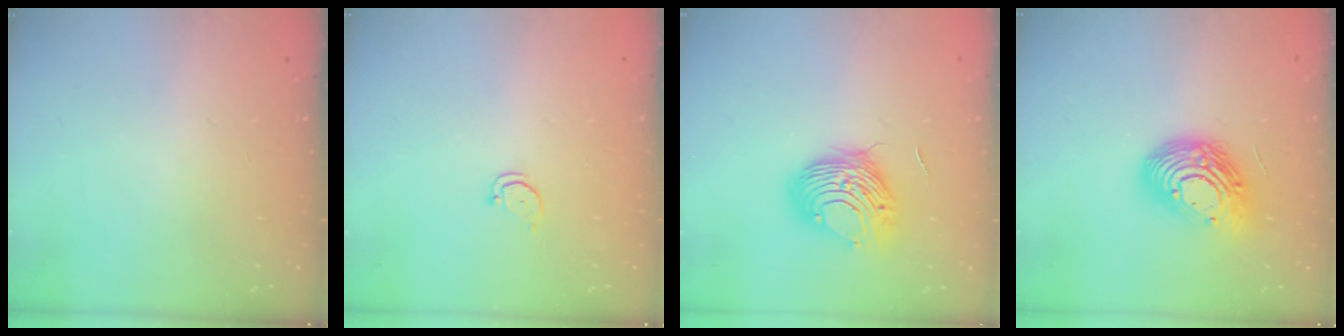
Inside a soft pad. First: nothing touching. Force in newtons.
{"total": 2.2, "press": 2.2, "slide": 0.2}
{"total": 9.9, "press": 9.9, "slide": 0.7}
{"total": 14.7, "press": 14.6, "slide": 1.0}